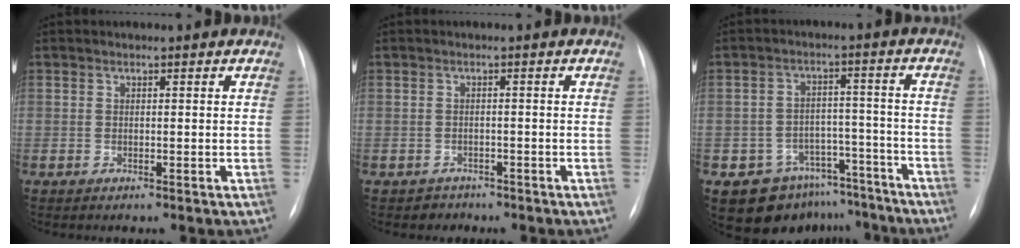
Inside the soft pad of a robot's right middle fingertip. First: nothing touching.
{"total": 1.9, "force": [-1.4, 1.2, -0.5], "torque": [-0.001, 0.005, -0.022]}
{"total": 10.5, "force": [-7.8, 6.7, 1.8], "torque": [-0.009, 0.052, -0.106]}